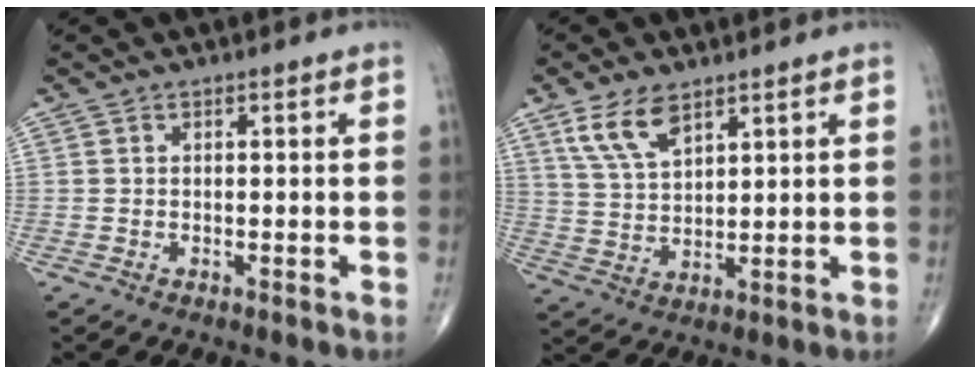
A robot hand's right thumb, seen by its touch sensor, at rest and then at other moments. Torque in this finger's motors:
{"motor_torque": [-0.77, 0.77, 0.90, 0.79, 0.06]}